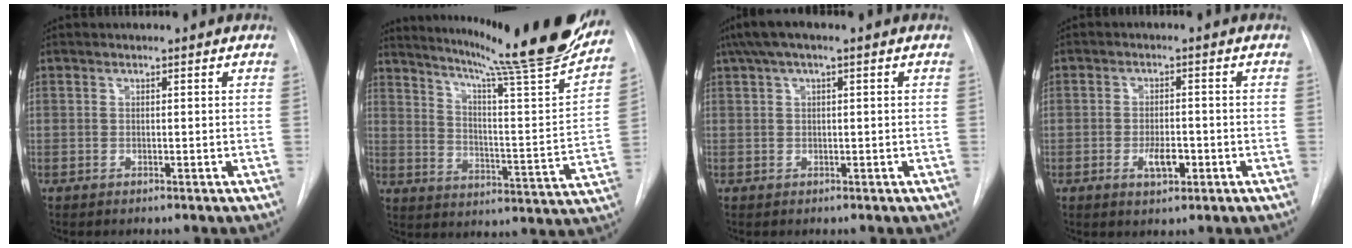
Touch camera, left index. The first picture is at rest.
{"total": 26.2, "force": [22.6, -0.1, 13.3], "torque": [-0.209, -0.081, 0.302]}
{"total": 3.9, "force": [2.0, 0.8, 3.3], "torque": [-0.066, 0.033, 0.039]}
{"total": 3.7, "force": [-1.4, 1.5, 3.1], "torque": [-0.052, 0.002, -0.017]}